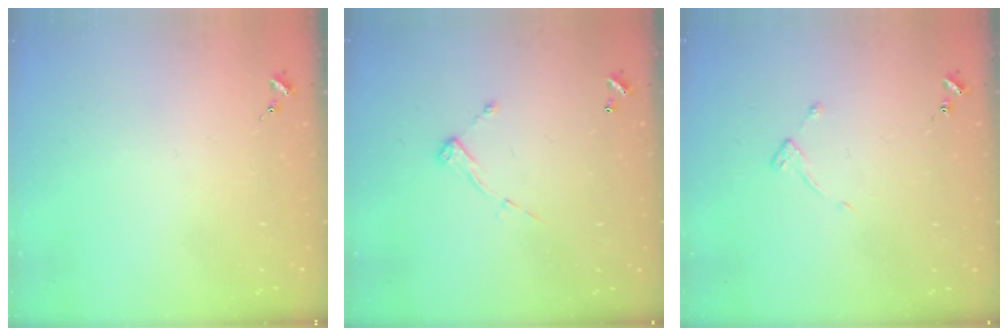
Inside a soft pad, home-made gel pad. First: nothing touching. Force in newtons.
{"total": 6.3, "press": 6.3, "slide": 0.3}
{"total": 3.7, "press": 3.6, "slide": 0.5}